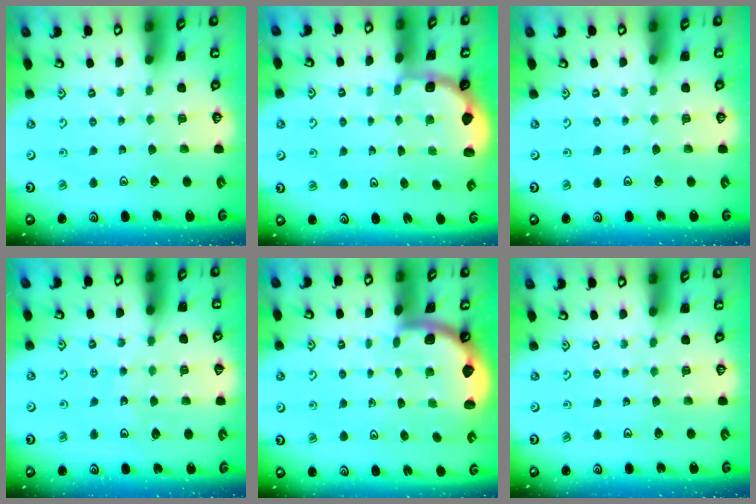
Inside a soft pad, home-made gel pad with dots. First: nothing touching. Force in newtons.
{"total": 1.7, "press": 1.5, "slide": 0.7}
{"total": 0.0}
{"total": 8.5, "press": 8.1, "slide": 2.7}
{"total": 1.6, "press": 1.6, "slide": 0.1}
{"total": 0.0}